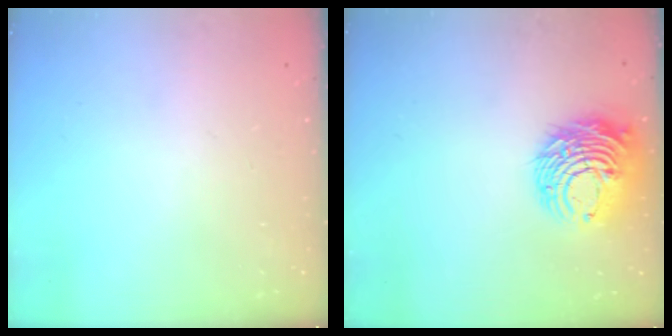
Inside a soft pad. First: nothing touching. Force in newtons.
{"total": 11.9, "press": 11.8, "slide": 1.2}